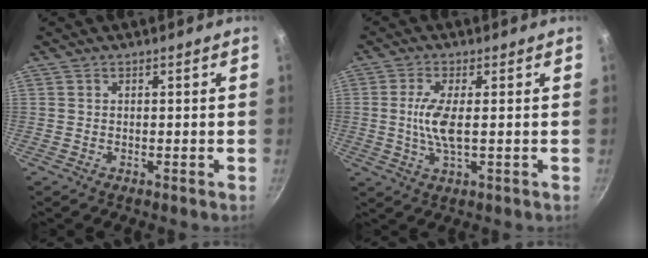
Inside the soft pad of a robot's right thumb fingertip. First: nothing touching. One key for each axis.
{"total": 6.4, "fx": 0.2, "fy": 1.9, "fz": 6.1, "tx": -0.137, "ty": -0.002, "tz": 0.004}